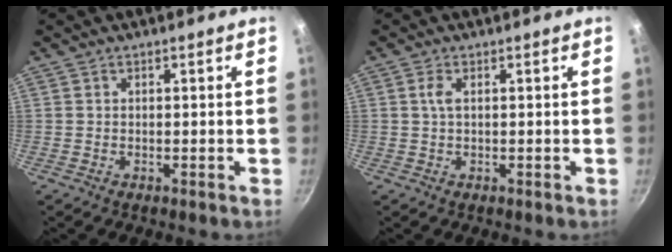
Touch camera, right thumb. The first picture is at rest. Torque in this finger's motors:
{"motor_torque": [0.80, 0.37, 0.78, -0.12, 0.08]}